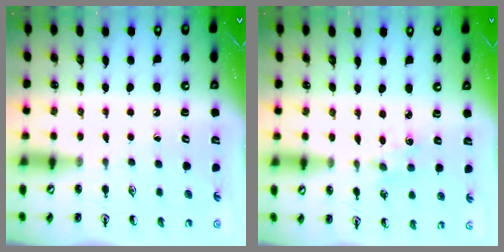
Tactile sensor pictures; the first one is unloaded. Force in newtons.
{"total": 1.3, "press": 1.3, "slide": 0.2}